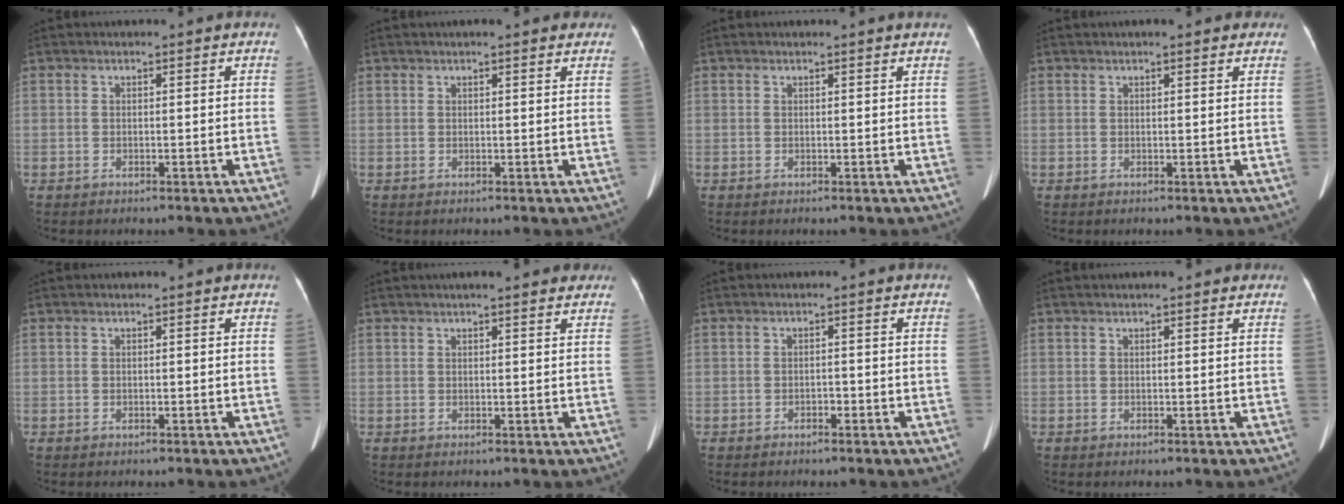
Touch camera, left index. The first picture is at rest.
{"total": 4.2, "force": [3.4, 0.9, 2.4], "torque": [-0.022, 0.019, 0.035]}
{"total": 1.0, "force": [0.9, -0.1, 0.3], "torque": [-0.013, -0.002, 0.010]}
{"total": 3.5, "force": [2.7, 0.8, 2.1], "torque": [-0.019, 0.019, 0.029]}
{"total": 0.0}
{"total": 7.7, "force": [6.4, 1.6, 4.0], "torque": [-0.043, 0.020, 0.071]}
{"total": 0.9, "force": [-0.6, 0.5, 0.5], "torque": [-0.008, 0.002, -0.010]}
{"total": 2.3, "force": [1.8, 0.6, 1.4], "torque": [-0.011, 0.016, 0.019]}